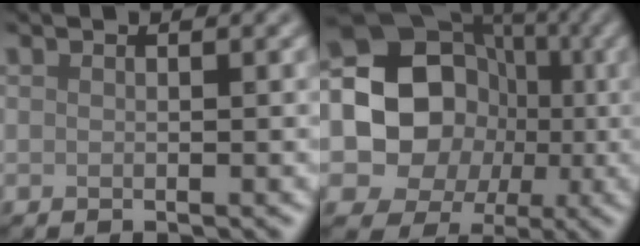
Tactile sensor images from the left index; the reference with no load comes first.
{"total": 12.3, "force": [-0.4, 10.8, 5.9], "torque": [-0.072, 0.007, -0.036]}